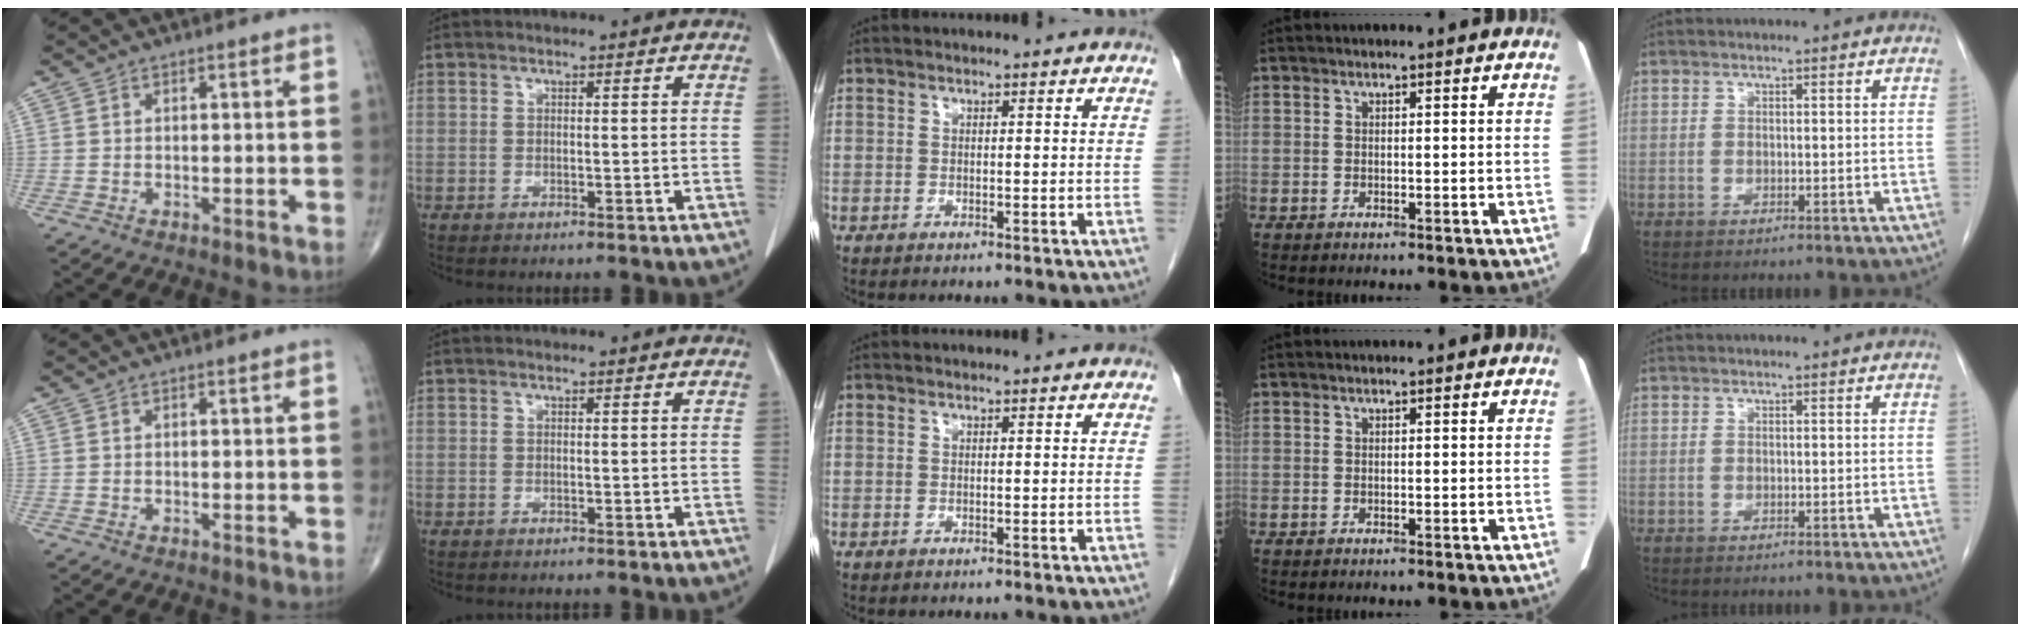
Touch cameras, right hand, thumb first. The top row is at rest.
{}